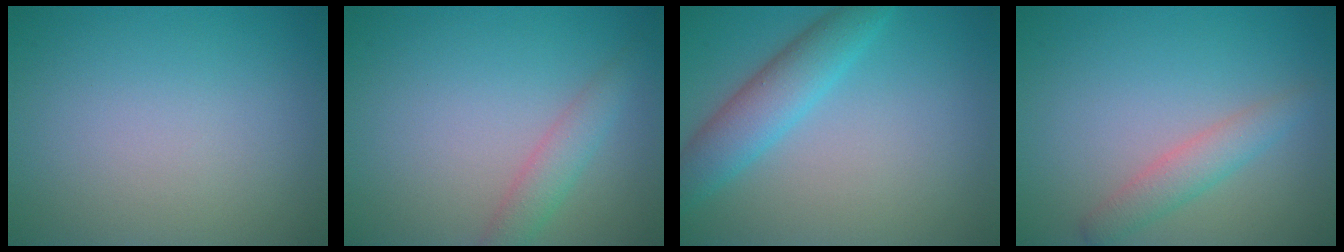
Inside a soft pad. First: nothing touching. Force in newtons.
{"total": 2.2, "press": 2.2, "slide": 0.1}
{"total": 4.3, "press": 4.3, "slide": 0.1}
{"total": 2.4, "press": 2.4, "slide": 0.2}